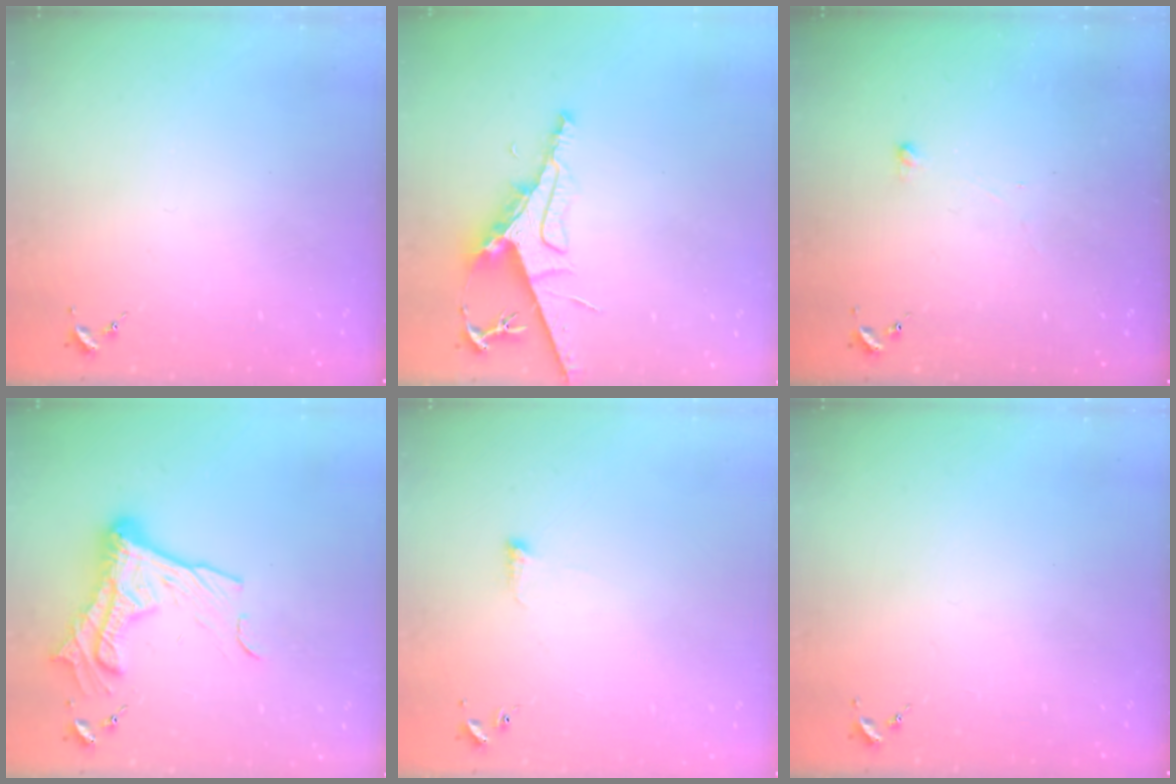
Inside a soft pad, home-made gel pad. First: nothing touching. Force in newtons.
{"total": 9.7, "press": 9.6, "slide": 1.2}
{"total": 3.1, "press": 3.1, "slide": 0.3}
{"total": 16.5, "press": 16.5, "slide": 1.4}
{"total": 2.5, "press": 2.4, "slide": 0.5}
{"total": 0.0}